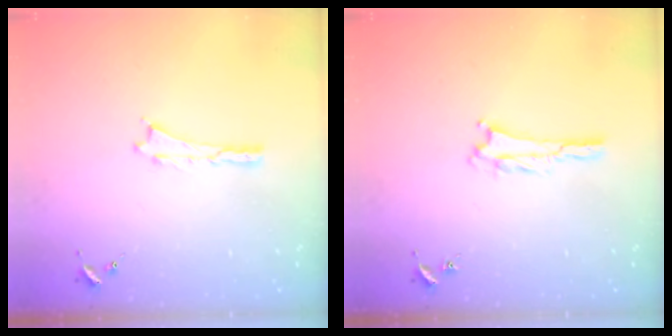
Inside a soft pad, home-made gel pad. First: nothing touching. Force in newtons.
{"total": 2.1, "press": 2.1, "slide": 0.3}